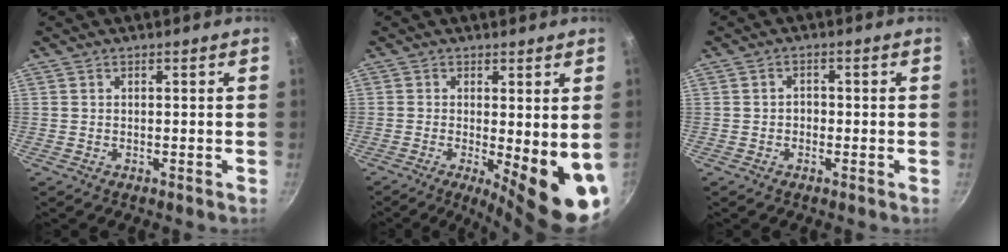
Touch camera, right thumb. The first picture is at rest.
{"total": 11.6, "force": [-1.9, 3.1, 11.0], "torque": [-0.125, -0.020, -0.018]}
{"total": 1.6, "force": [-0.5, 1.4, 0.8], "torque": [-0.006, 0.006, -0.010]}